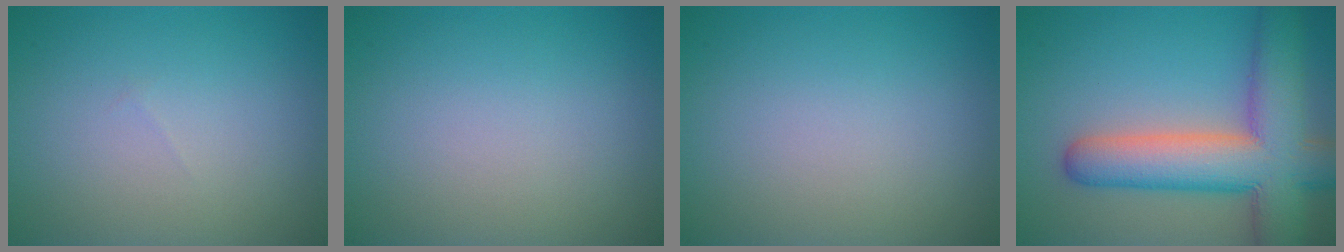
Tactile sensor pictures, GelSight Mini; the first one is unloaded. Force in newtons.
{"total": 0.0}
{"total": 0.0}
{"total": 10.6, "press": 10.6, "slide": 0.6}